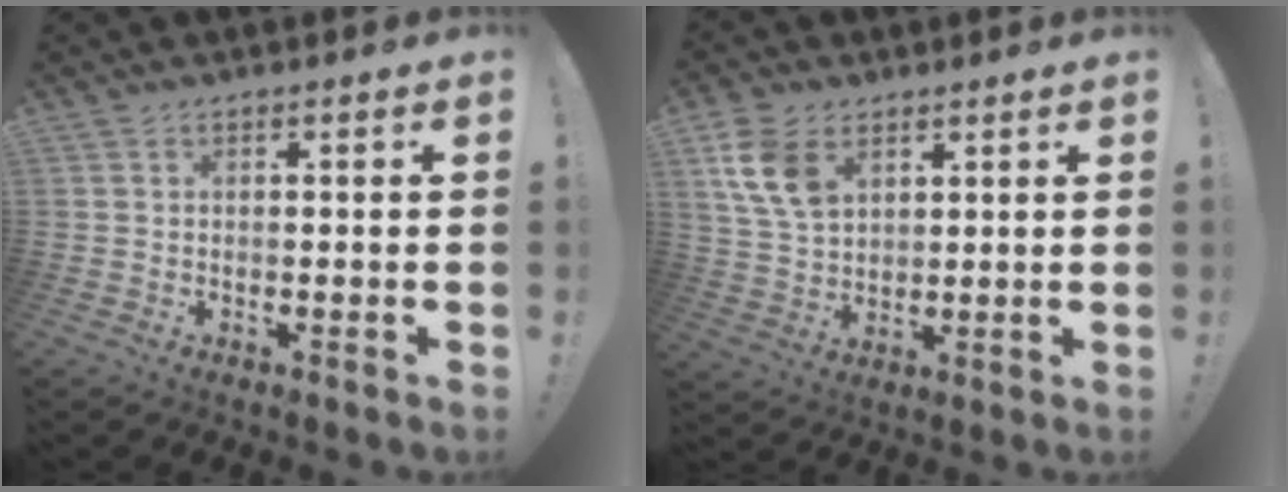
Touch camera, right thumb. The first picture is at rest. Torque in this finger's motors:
{"motor_torque": [0.13, 0.22, 1.28, 0.28, 0.25]}